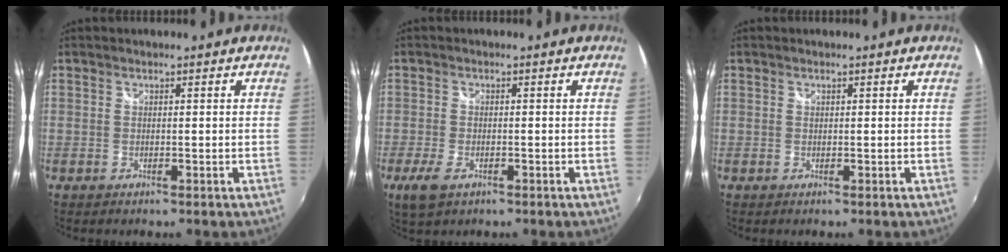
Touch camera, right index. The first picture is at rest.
{"total": 4.8, "force": [-2.7, 2.4, 3.2], "torque": [-0.078, -0.013, -0.050]}
{"total": 0.0}